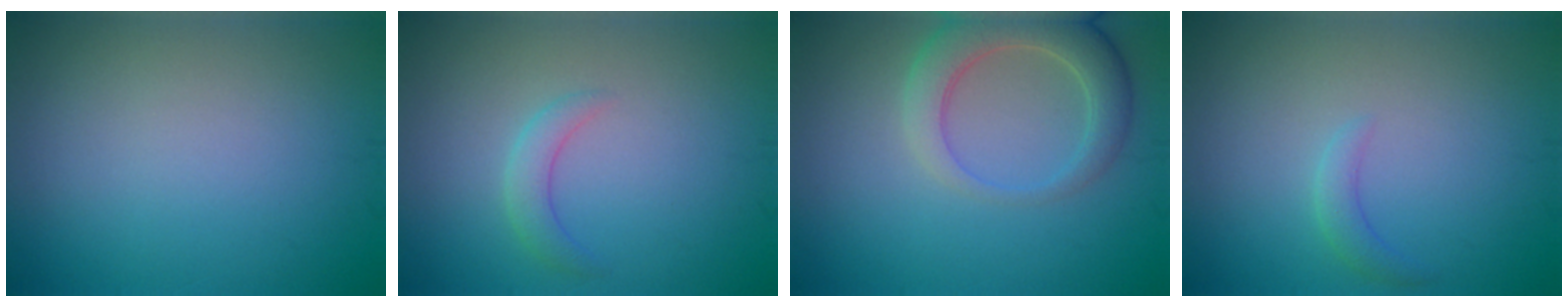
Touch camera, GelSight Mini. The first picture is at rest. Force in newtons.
{"total": 1.8, "press": 1.8, "slide": 0.1}
{"total": 4.8, "press": 4.8, "slide": 0.5}
{"total": 1.3, "press": 1.3, "slide": 0.1}